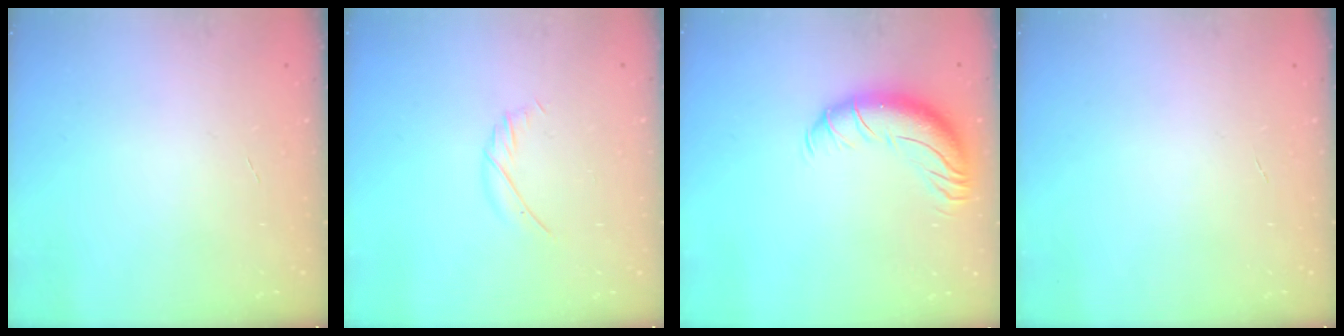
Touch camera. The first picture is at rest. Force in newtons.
{"total": 5.4, "press": 5.3, "slide": 0.6}
{"total": 12.4, "press": 12.1, "slide": 2.8}
{"total": 0.0}